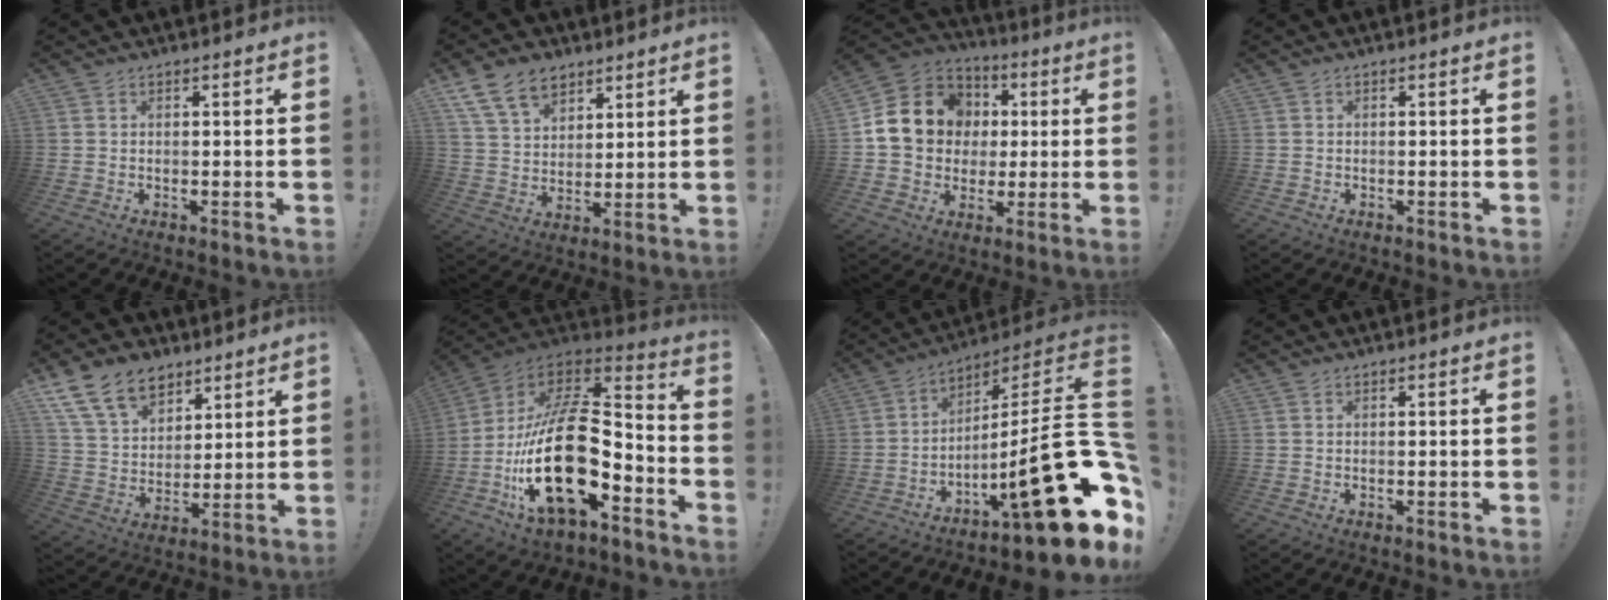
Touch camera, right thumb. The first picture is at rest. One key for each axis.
{"total": 13.0, "fx": 7.9, "fy": 8.6, "fz": 5.8, "tx": -0.094, "ty": -0.039, "tz": 0.152}
{"total": 17.4, "fx": 3.2, "fy": 15.1, "fz": 8.1, "tx": -0.121, "ty": 0.005, "tz": 0.084}
{"total": 0.8, "fx": -0.6, "fy": 0.6, "fz": -0.1, "tx": 0.003, "ty": 0.002, "tz": -0.011}
{"total": 15.6, "fx": 9.9, "fy": 10.0, "fz": 6.6, "tx": -0.119, "ty": -0.057, "tz": 0.191}
{"total": 27.7, "fx": -5.7, "fy": 13.2, "fz": 23.7, "tx": -0.457, "ty": 0.022, "tz": -0.089}
{"total": 25.7, "fx": -8.3, "fy": 5.0, "fz": 23.7, "tx": -0.336, "ty": 0.020, "tz": -0.128}
{"total": 0.0}